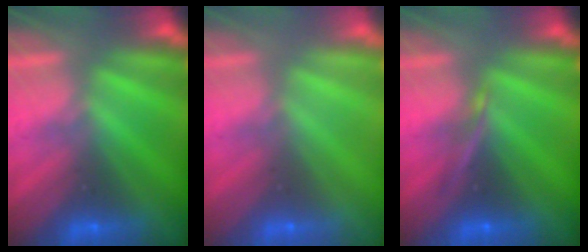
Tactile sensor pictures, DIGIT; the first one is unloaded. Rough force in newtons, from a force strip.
{"total": 3.0}
{"total": 2.1}